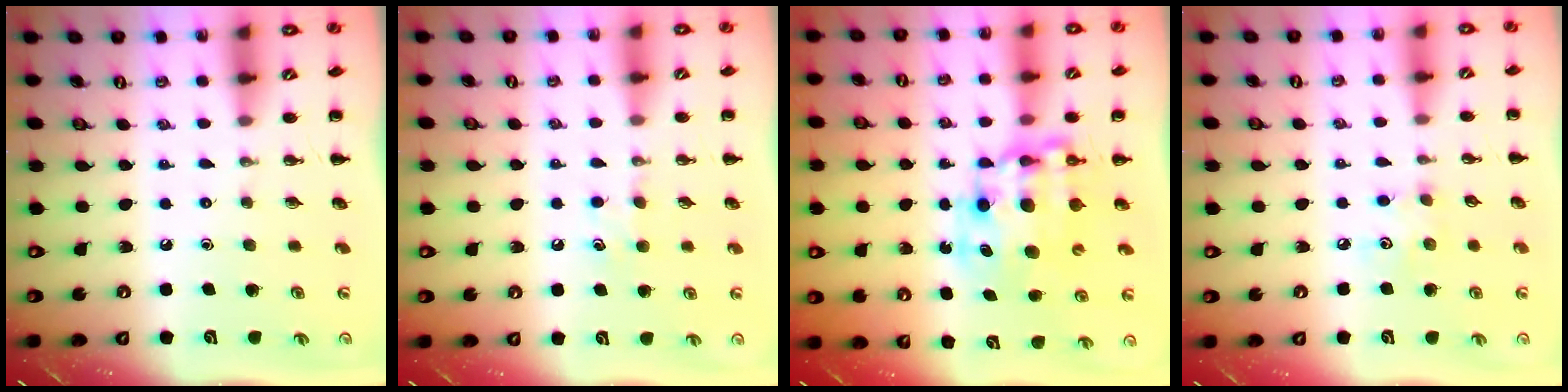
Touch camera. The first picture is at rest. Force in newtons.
{"total": 4.7, "press": 4.5, "slide": 1.5}
{"total": 10.8, "press": 10.5, "slide": 2.5}
{"total": 3.6, "press": 3.6, "slide": 0.7}